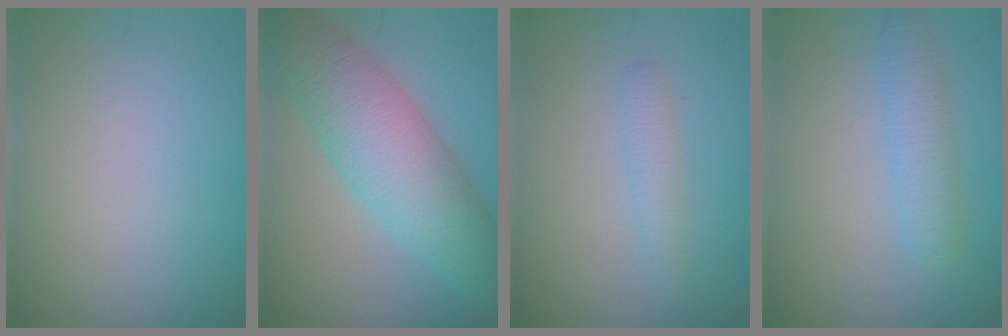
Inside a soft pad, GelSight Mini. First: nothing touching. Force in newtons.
{"total": 8.4, "press": 8.4, "slide": 0.3}
{"total": 1.3, "press": 1.3, "slide": 0.0}
{"total": 2.8, "press": 2.8, "slide": 0.1}